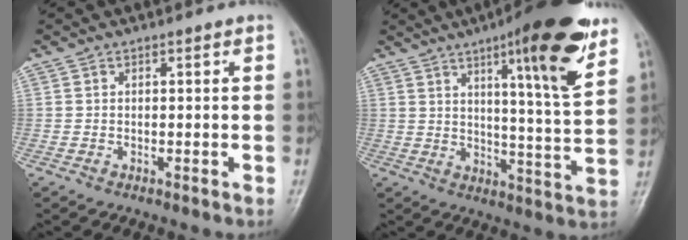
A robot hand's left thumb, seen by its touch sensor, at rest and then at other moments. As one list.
[{"total": 17.6, "force": [9.9, 2.7, 14.2], "torque": [-0.180, -0.054, 0.143]}]